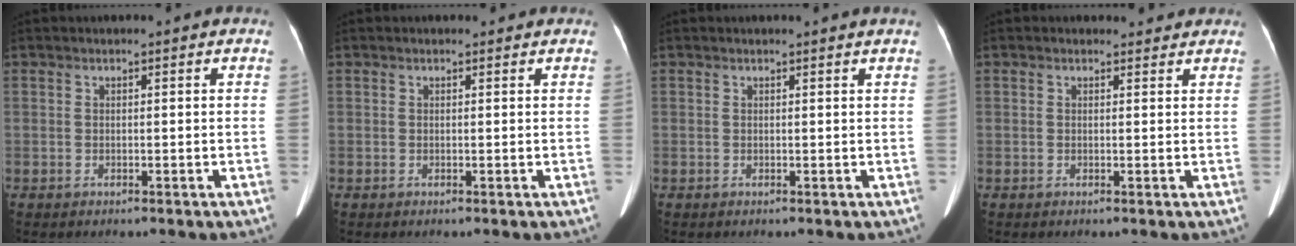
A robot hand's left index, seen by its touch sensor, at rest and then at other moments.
{"total": 0.5, "force": [0.4, 0.3, 0.0], "torque": [-0.005, 0.000, 0.005]}
{"total": 2.4, "force": [2.2, -0.5, 0.6], "torque": [-0.012, -0.008, 0.016]}
{"total": 1.9, "force": [1.6, 0.9, 0.0], "torque": [-0.001, 0.003, 0.014]}